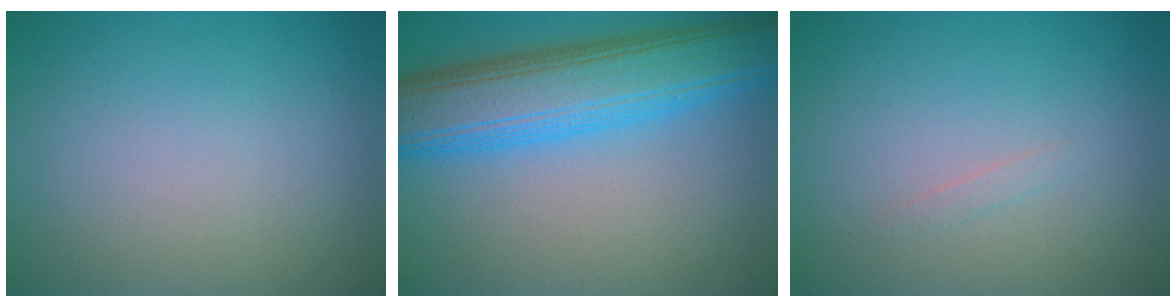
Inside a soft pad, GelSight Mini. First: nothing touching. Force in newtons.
{"total": 9.6, "press": 9.6, "slide": 0.3}
{"total": 0.5, "press": 0.5, "slide": 0.1}